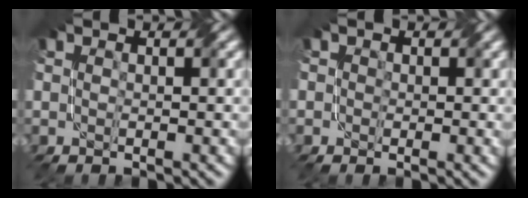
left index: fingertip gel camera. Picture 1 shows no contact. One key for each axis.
{"total": 1.4, "fx": 0.4, "fy": 1.2, "fz": 0.5, "tx": -0.009, "ty": -0.001, "tz": -0.001}